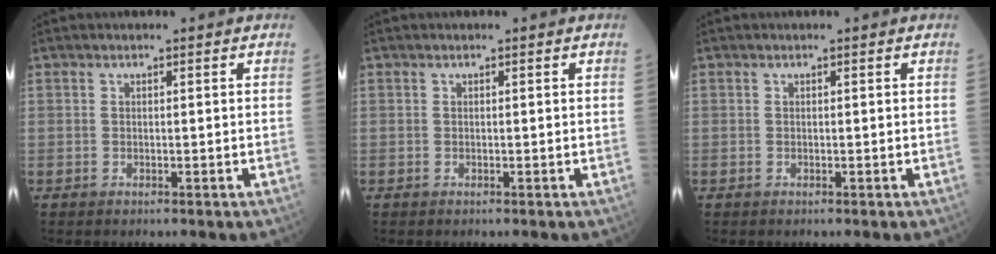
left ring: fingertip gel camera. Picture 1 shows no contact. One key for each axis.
{"total": 0.0}
{"total": 0.0}